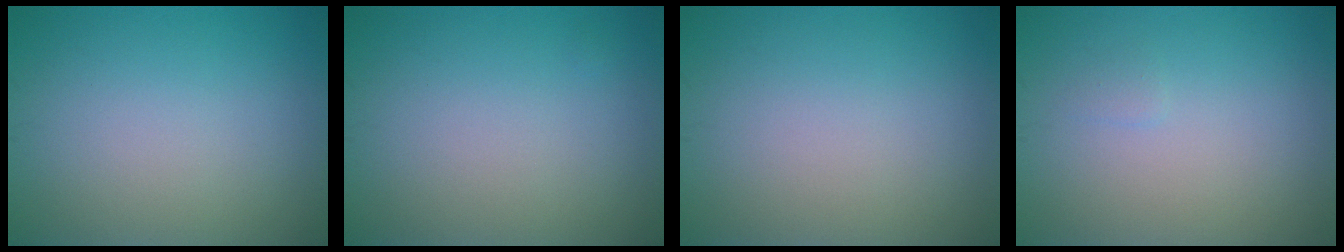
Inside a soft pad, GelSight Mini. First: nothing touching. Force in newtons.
{"total": 0.0}
{"total": 0.0}
{"total": 0.5, "press": 0.5, "slide": 0.1}